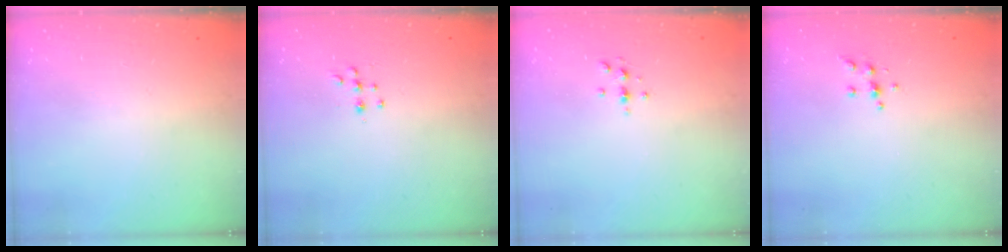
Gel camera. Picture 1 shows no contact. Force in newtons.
{"total": 5.8, "press": 5.8, "slide": 0.4}
{"total": 3.3, "press": 3.2, "slide": 0.4}
{"total": 4.2, "press": 4.2, "slide": 0.4}